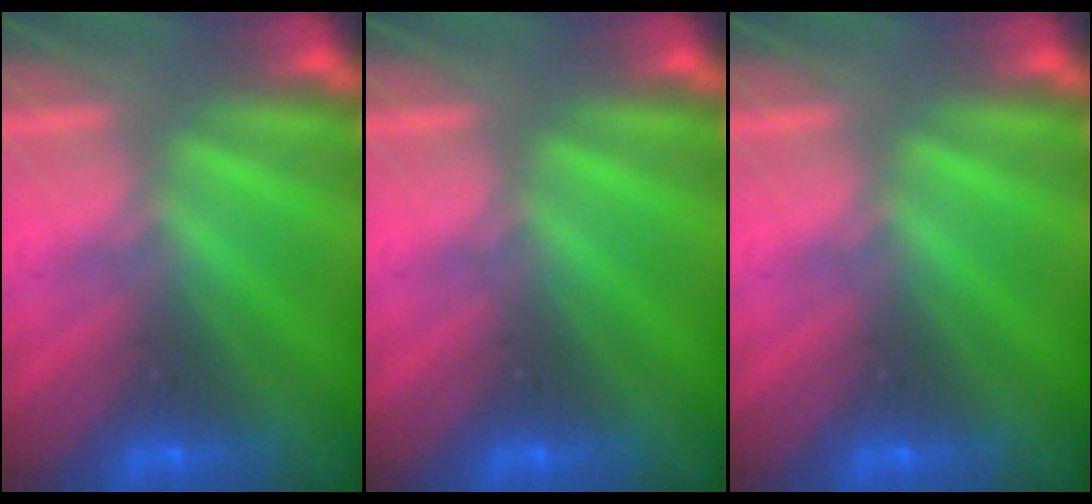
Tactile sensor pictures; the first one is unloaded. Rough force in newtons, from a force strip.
{"total": 0.0}
{"total": 0.0}